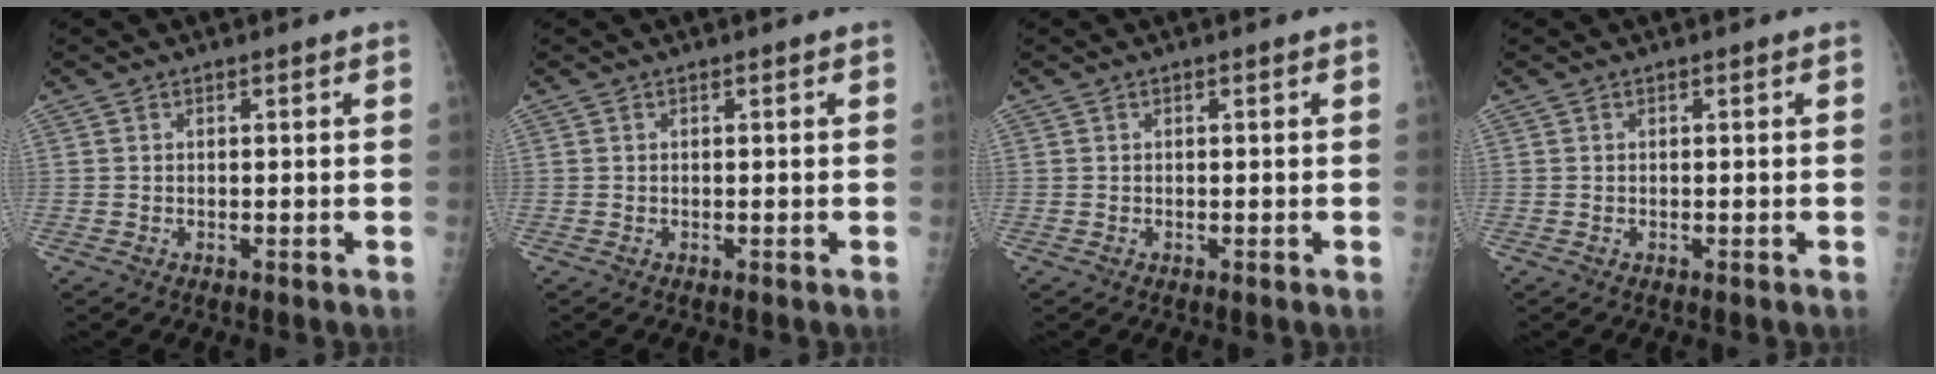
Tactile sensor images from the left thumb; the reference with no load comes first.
{"total": 0.0}
{"total": 0.0}
{"total": 0.0}